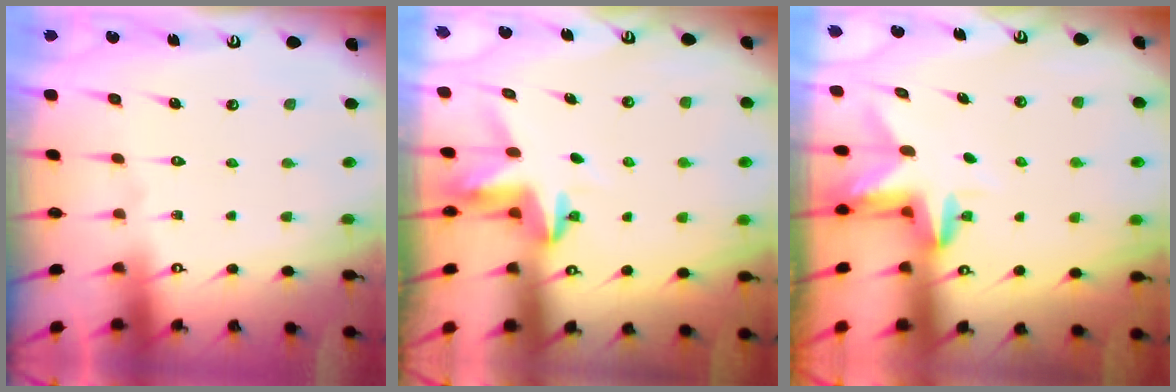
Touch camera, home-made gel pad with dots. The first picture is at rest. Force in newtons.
{"total": 3.7, "press": 3.7, "slide": 0.3}
{"total": 3.3, "press": 3.3, "slide": 0.3}